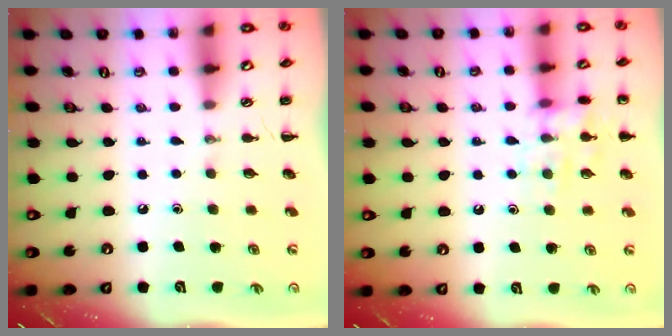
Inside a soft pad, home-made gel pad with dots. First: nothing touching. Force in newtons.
{"total": 11.5, "press": 11.5, "slide": 0.8}